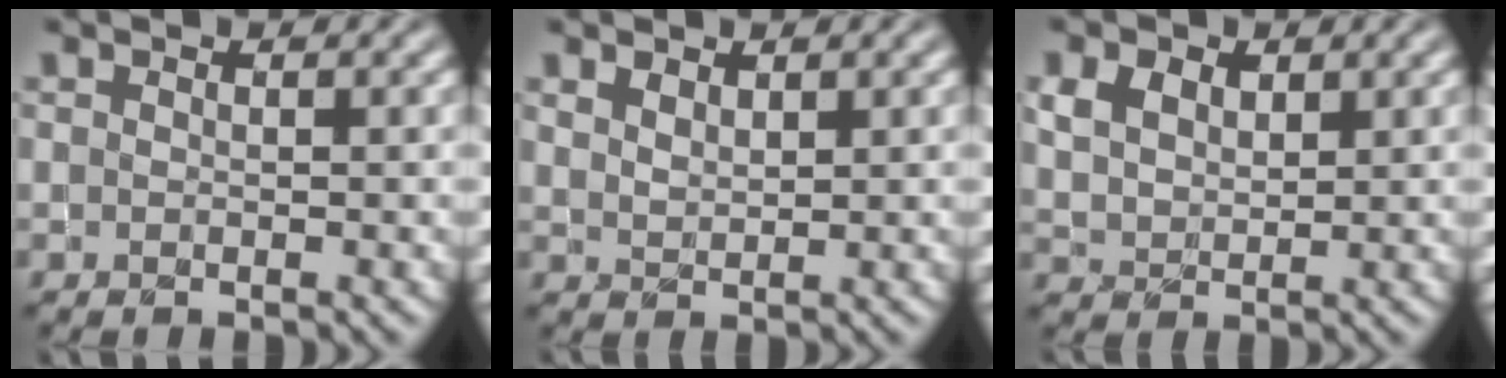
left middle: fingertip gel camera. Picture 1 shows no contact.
{"total": 1.5, "force": [1.2, 0.7, 0.6], "torque": [-0.017, -0.001, 0.026]}
{"total": 3.1, "force": [1.6, 2.0, 1.7], "torque": [-0.044, 0.000, 0.030]}